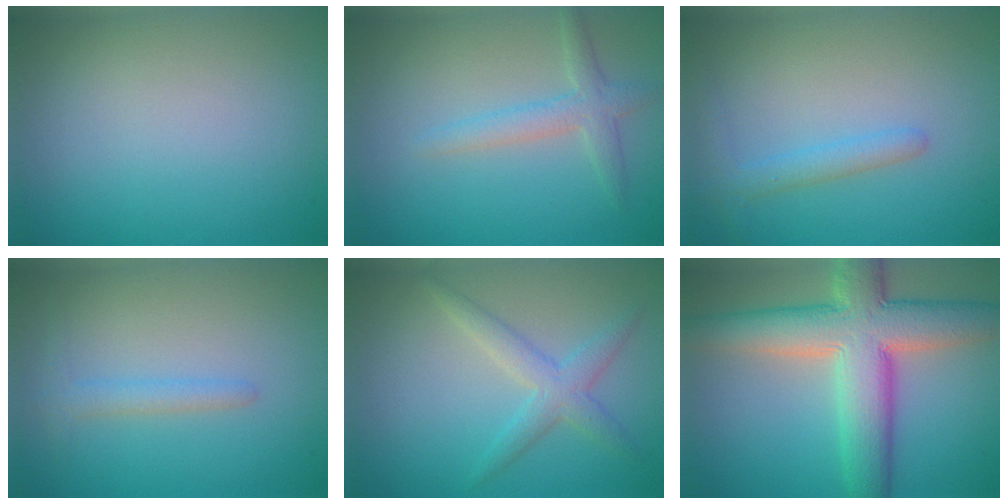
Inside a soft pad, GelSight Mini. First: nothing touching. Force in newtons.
{"total": 2.3, "press": 2.3, "slide": 0.1}
{"total": 2.0, "press": 2.0, "slide": 0.2}
{"total": 1.6, "press": 1.6, "slide": 0.1}
{"total": 2.6, "press": 2.6, "slide": 0.1}
{"total": 9.8, "press": 9.8, "slide": 0.8}